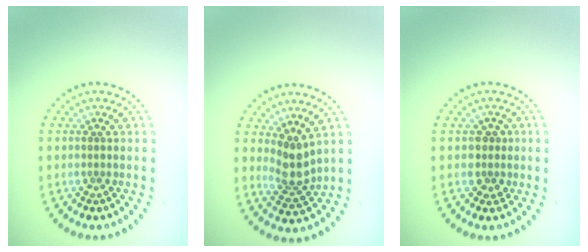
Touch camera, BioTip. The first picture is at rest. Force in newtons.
{"total": 2.7, "press": 2.0, "slide": 1.8}
{"total": 1.6, "press": 1.2, "slide": 1.0}